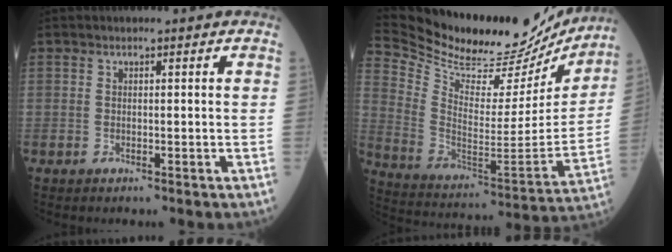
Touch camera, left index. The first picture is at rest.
{"total": 29.5, "force": [26.4, 6.9, 11.2], "torque": [-0.212, -0.049, 0.385]}